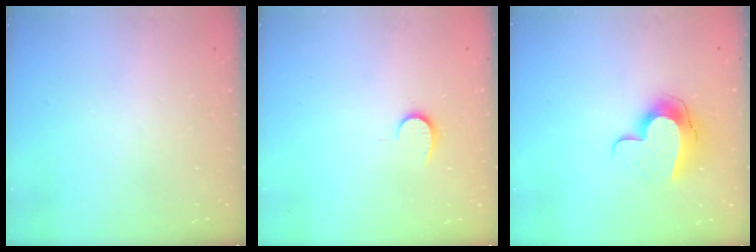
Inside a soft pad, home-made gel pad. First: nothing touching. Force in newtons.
{"total": 6.7, "press": 6.7, "slide": 0.6}
{"total": 10.9, "press": 10.9, "slide": 1.1}